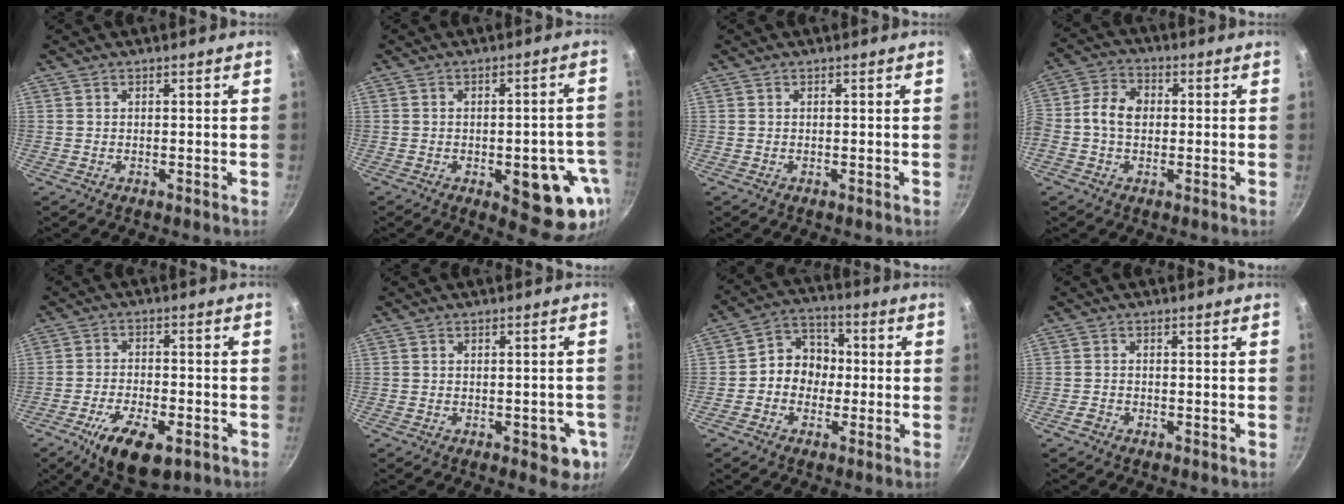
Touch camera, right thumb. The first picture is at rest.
{"total": 13.8, "force": [-4.4, 6.0, 11.6], "torque": [-0.090, 0.014, -0.051]}
{"total": 0.0}
{"total": 7.3, "force": [0.1, 5.4, 4.9], "torque": [-0.081, 0.015, -0.020]}
{"total": 12.6, "force": [-6.1, 5.6, 9.5], "torque": [-0.153, 0.019, -0.095]}
{"total": 6.1, "force": [-2.0, 3.3, 4.8], "torque": [-0.025, 0.014, -0.021]}
{"total": 8.5, "force": [-0.6, 7.4, 4.1], "torque": [-0.019, 0.028, -0.026]}
{"total": 1.4, "force": [-0.9, 1.0, 0.4], "torque": [-0.010, 0.009, -0.018]}